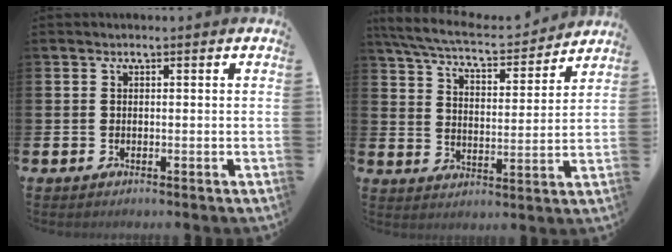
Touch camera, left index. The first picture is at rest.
{"total": 6.7, "force": [6.3, 1.4, 2.1], "torque": [-0.074, -0.046, 0.105]}